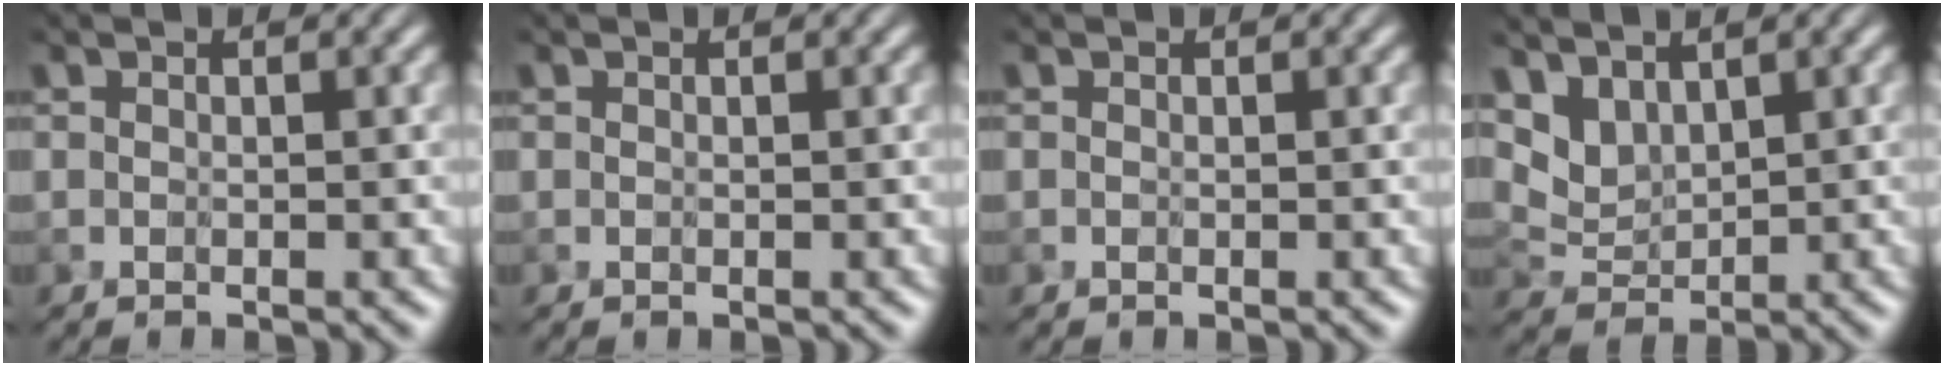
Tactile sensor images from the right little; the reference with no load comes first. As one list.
[{"total": 0.0}, {"total": 0.0}, {"total": 2.9, "force": [2.1, 1.6, 1.2], "torque": [-0.036, -0.007, 0.047]}]